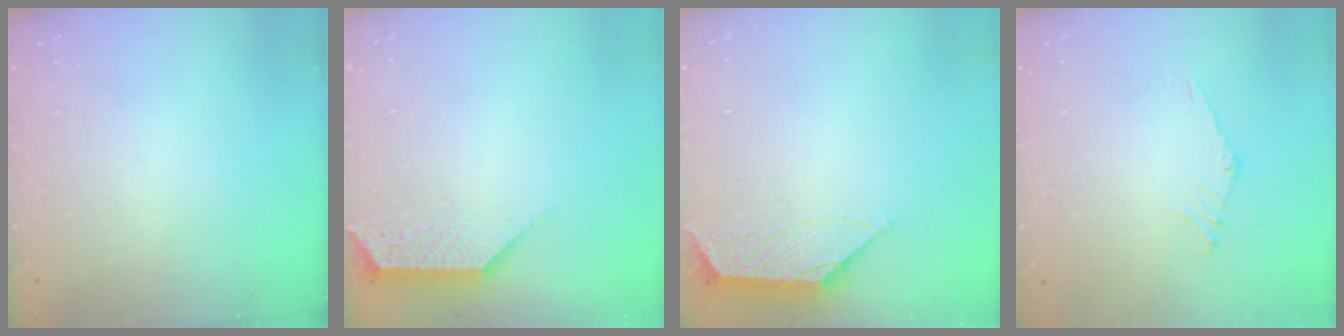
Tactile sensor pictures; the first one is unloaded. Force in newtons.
{"total": 2.9, "press": 2.9, "slide": 0.5}
{"total": 1.1, "press": 0.9, "slide": 0.5}
{"total": 0.8, "press": 0.7, "slide": 0.1}